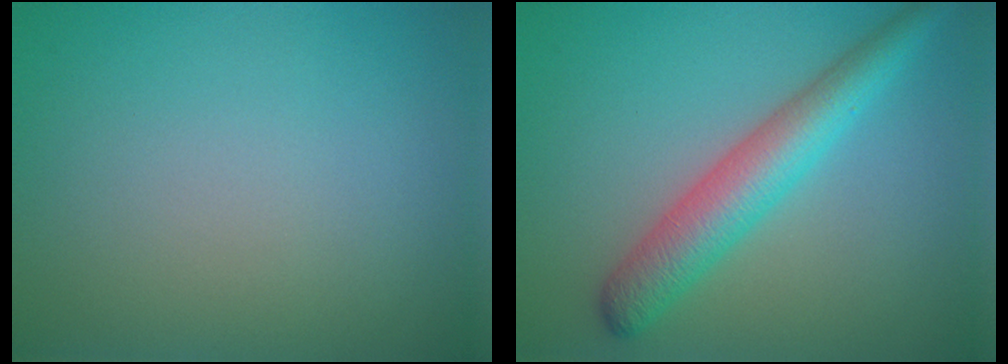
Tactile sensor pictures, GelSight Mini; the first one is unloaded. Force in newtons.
{"total": 5.1, "press": 5.1, "slide": 0.1}